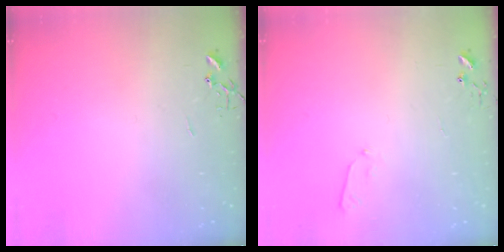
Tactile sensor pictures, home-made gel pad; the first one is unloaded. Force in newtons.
{"total": 3.8, "press": 3.8, "slide": 0.5}